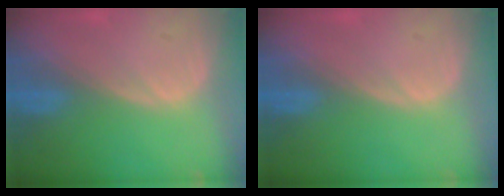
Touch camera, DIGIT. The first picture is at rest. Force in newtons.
{"total": 0.0}